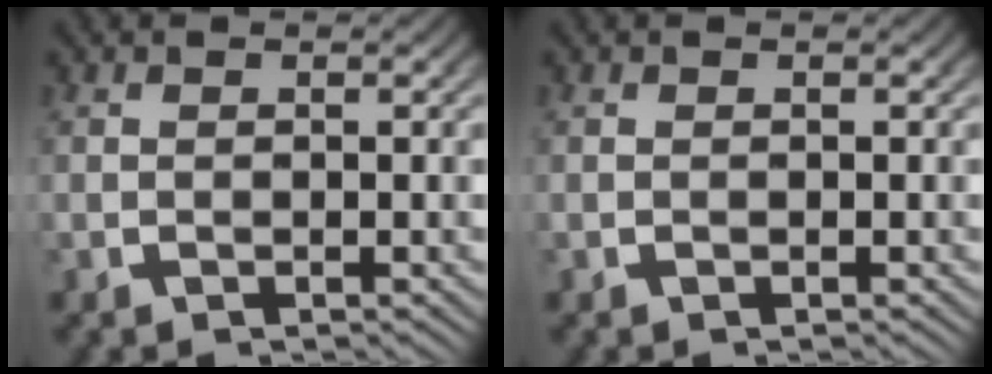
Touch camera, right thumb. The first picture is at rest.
{"total": 0.0}